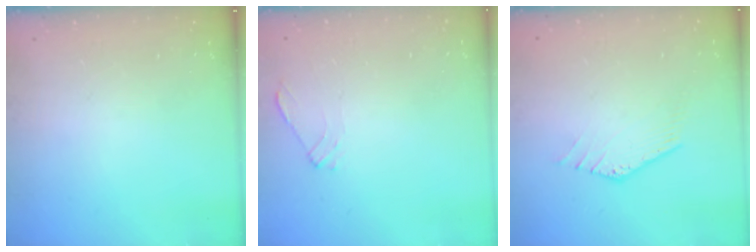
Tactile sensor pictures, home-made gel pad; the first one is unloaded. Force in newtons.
{"total": 2.3, "press": 2.2, "slide": 0.6}
{"total": 0.0}